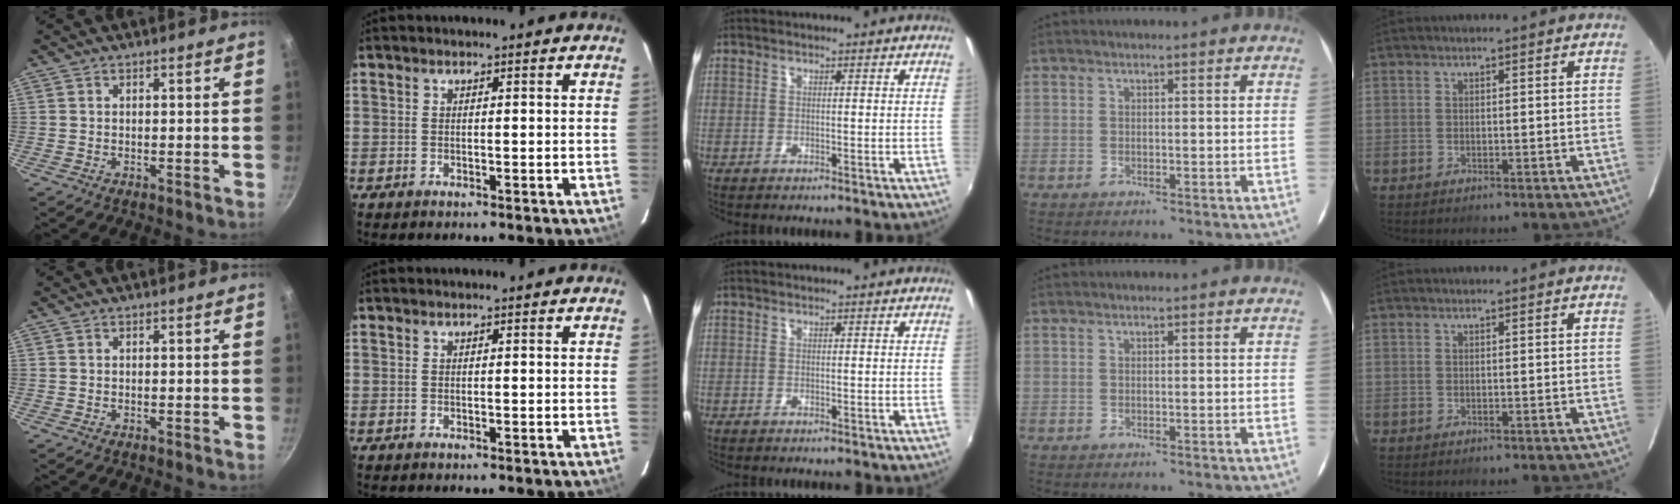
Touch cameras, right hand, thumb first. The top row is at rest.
{}